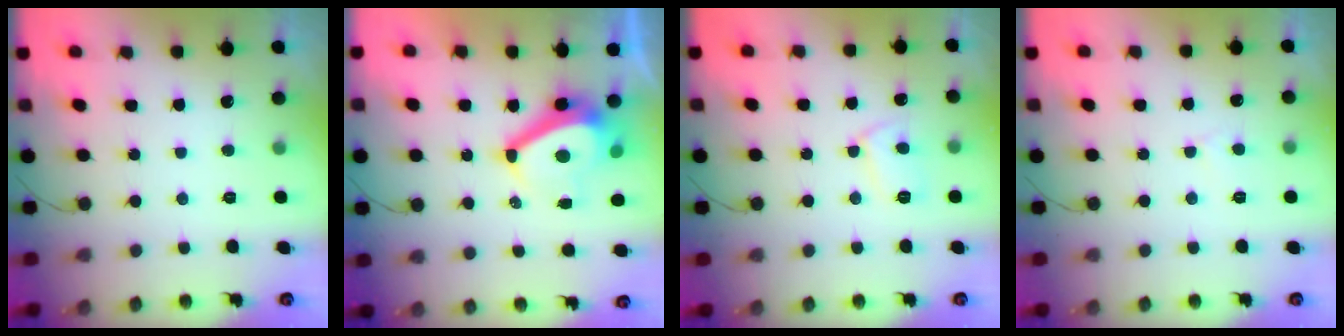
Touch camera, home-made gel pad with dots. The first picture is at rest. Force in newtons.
{"total": 10.1, "press": 9.6, "slide": 3.2}
{"total": 7.1, "press": 7.1, "slide": 0.6}
{"total": 2.3, "press": 2.3, "slide": 0.2}